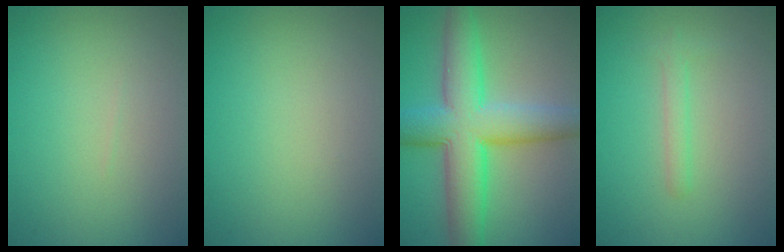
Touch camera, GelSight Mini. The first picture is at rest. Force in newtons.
{"total": 0.0}
{"total": 9.2, "press": 9.2, "slide": 0.2}
{"total": 1.3, "press": 1.3, "slide": 0.1}